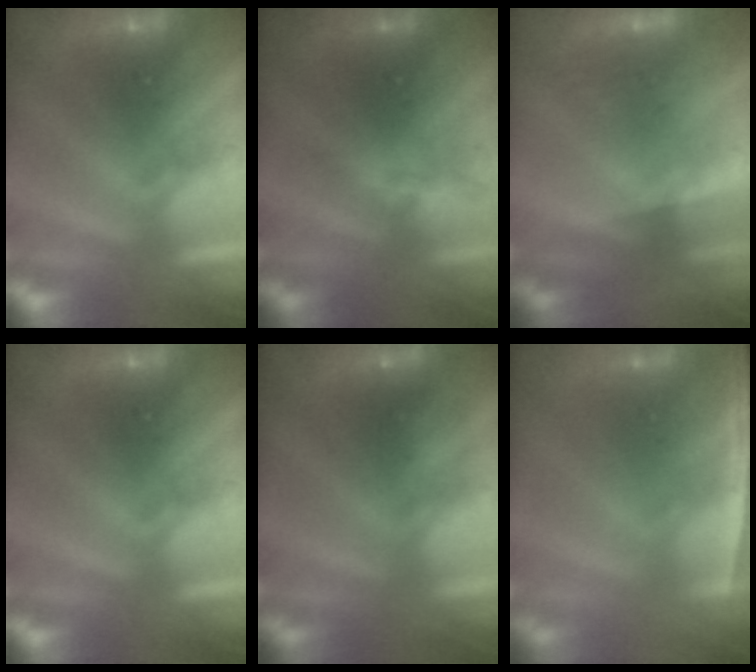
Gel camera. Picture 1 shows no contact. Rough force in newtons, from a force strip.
{"total": 1.4}
{"total": 2.8}
{"total": 0.0}
{"total": 2.2}
{"total": 1.3}